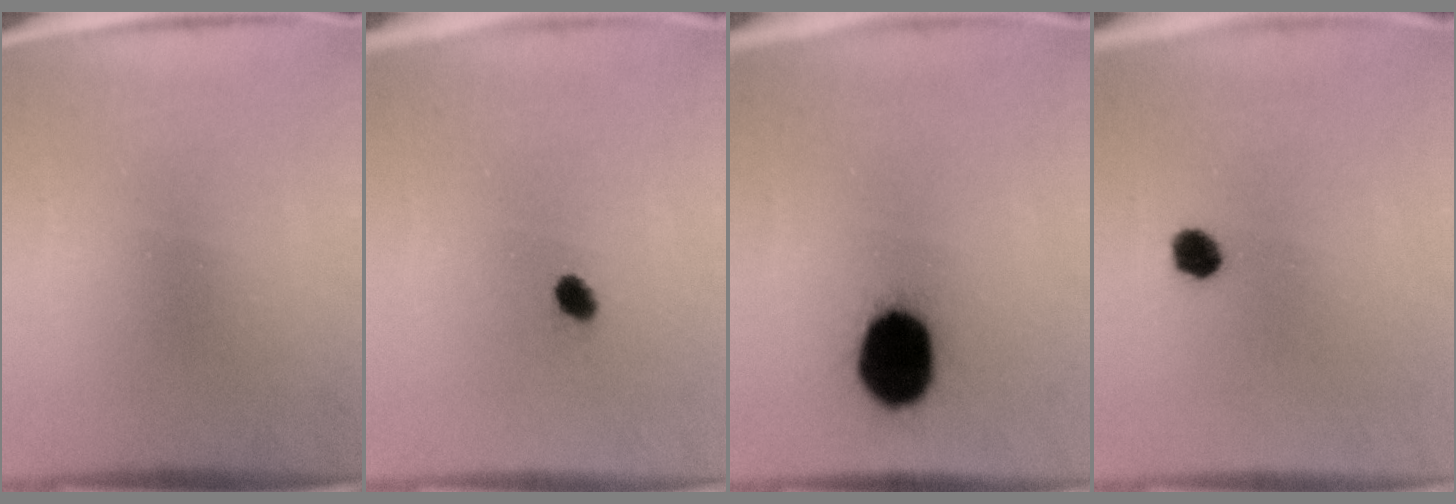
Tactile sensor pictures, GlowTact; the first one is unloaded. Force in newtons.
{"total": 1.7}
{"total": 16.7}
{"total": 3.9}